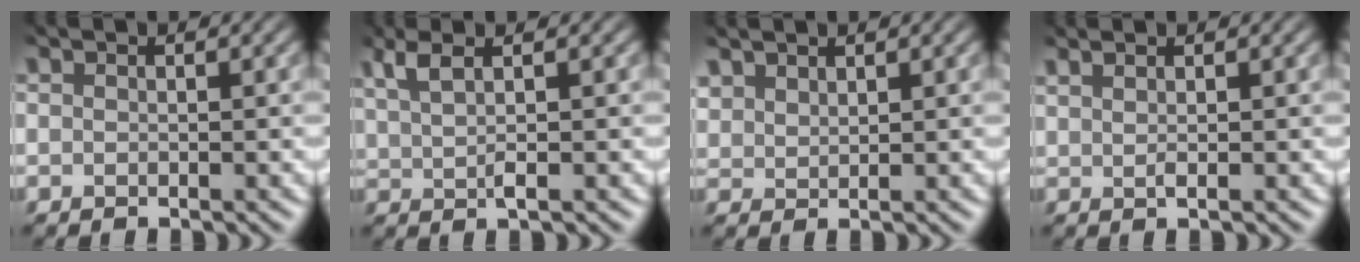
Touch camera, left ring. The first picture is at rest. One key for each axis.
{"total": 2.7, "fx": 1.5, "fy": 0.2, "fz": 2.2, "tx": -0.054, "ty": 0.005, "tz": 0.036}
{"total": 1.8, "fx": 1.6, "fy": 0.4, "fz": 0.5, "tx": -0.019, "ty": 0.008, "tz": 0.041}
{"total": 1.4, "fx": 1.1, "fy": 0.0, "fz": 0.9, "tx": -0.014, "ty": 0.004, "tz": 0.020}